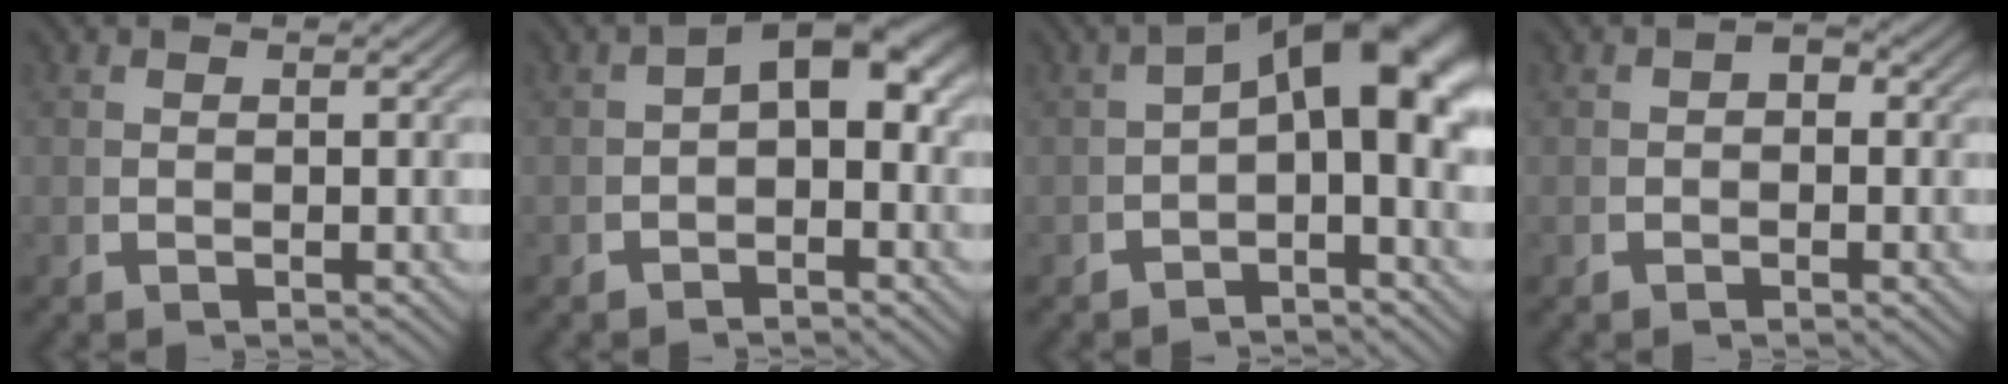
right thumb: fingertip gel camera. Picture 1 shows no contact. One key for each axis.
{"total": 5.0, "fx": -0.1, "fy": 2.9, "fz": 4.1, "tx": -0.056, "ty": -0.006, "tz": 0.002}
{"total": 8.1, "fx": 0.0, "fy": 3.7, "fz": 7.2, "tx": -0.093, "ty": -0.004, "tz": 0.003}
{"total": 0.8, "fx": -0.3, "fy": 0.5, "fz": 0.5, "tx": -0.006, "ty": -0.003, "tz": -0.006}